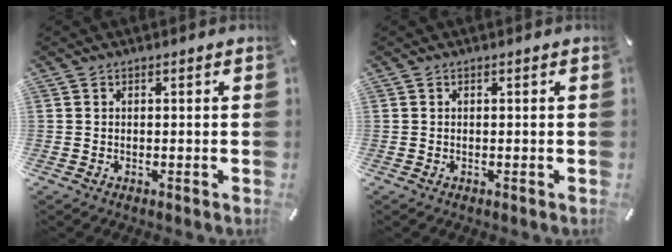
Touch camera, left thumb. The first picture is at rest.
{"total": 0.0}